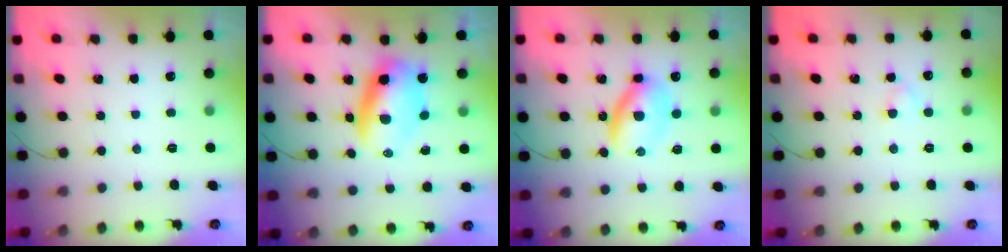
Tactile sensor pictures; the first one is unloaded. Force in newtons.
{"total": 9.3, "press": 9.0, "slide": 2.3}
{"total": 6.5, "press": 6.5, "slide": 0.3}
{"total": 2.2, "press": 1.9, "slide": 1.0}